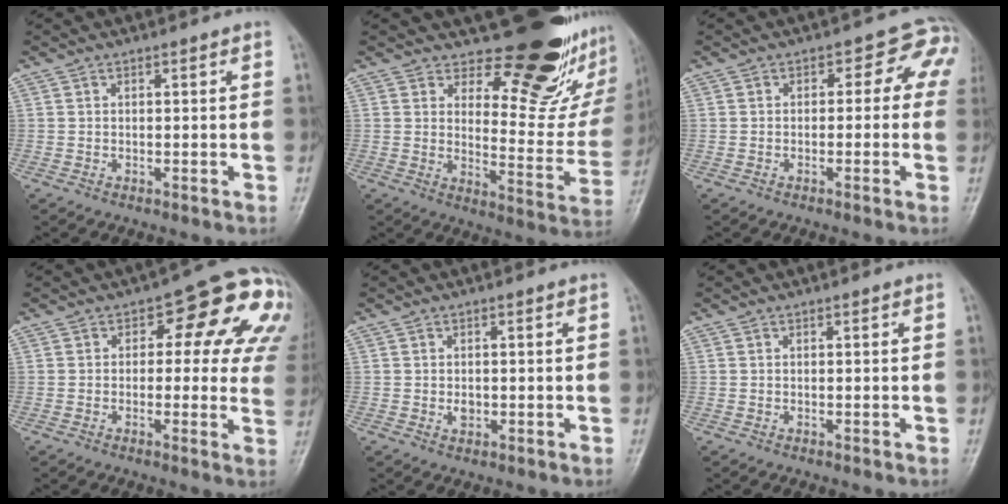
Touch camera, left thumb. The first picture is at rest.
{"total": 18.9, "force": [14.3, 7.7, 9.6], "torque": [-0.070, -0.136, 0.180]}
{"total": 5.4, "force": [0.5, 4.1, 3.6], "torque": [0.006, 0.015, -0.011]}
{"total": 15.1, "force": [3.7, 7.9, 12.3], "torque": [-0.084, 0.008, 0.029]}
{"total": 1.7, "force": [-0.1, 1.3, 1.0], "torque": [-0.008, 0.000, 0.000]}
{"total": 0.0}